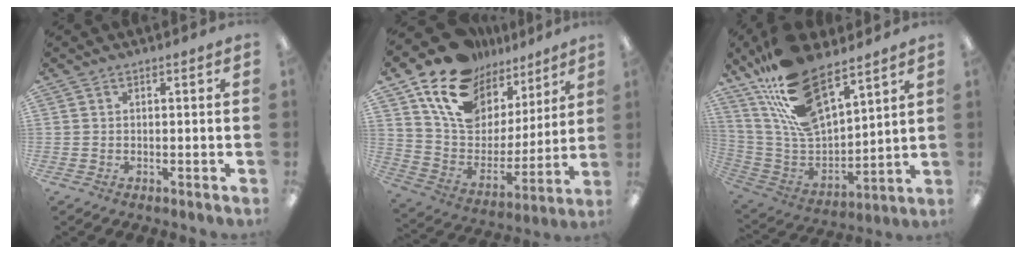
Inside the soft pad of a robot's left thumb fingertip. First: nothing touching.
{"total": 17.6, "force": [12.2, 10.9, 6.7], "torque": [-0.138, -0.081, 0.225]}
{"total": 20.8, "force": [14.9, 8.5, 11.7], "torque": [-0.243, -0.093, 0.271]}